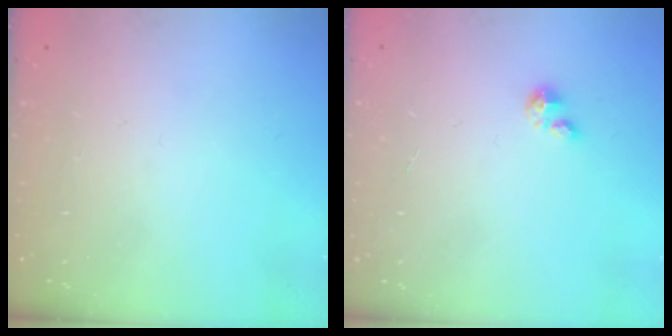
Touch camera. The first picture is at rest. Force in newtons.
{"total": 1.0, "press": 1.0, "slide": 0.2}